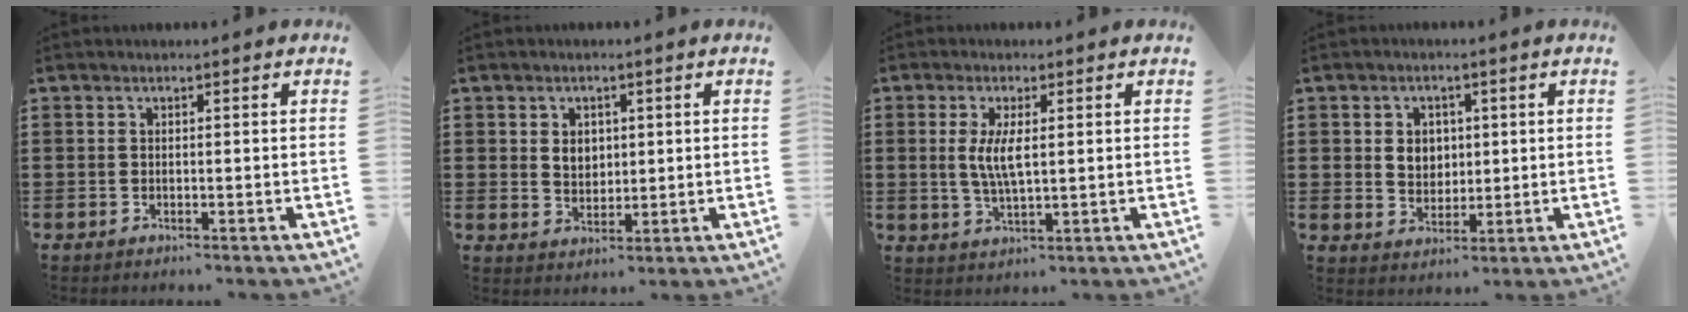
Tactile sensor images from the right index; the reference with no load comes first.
{"total": 3.1, "force": [0.9, 2.5, 1.7], "torque": [-0.033, 0.006, 0.013]}
{"total": 4.8, "force": [0.7, 1.5, 4.5], "torque": [-0.097, 0.002, 0.008]}
{"total": 3.8, "force": [0.9, 3.4, 1.6], "torque": [-0.036, 0.009, 0.013]}